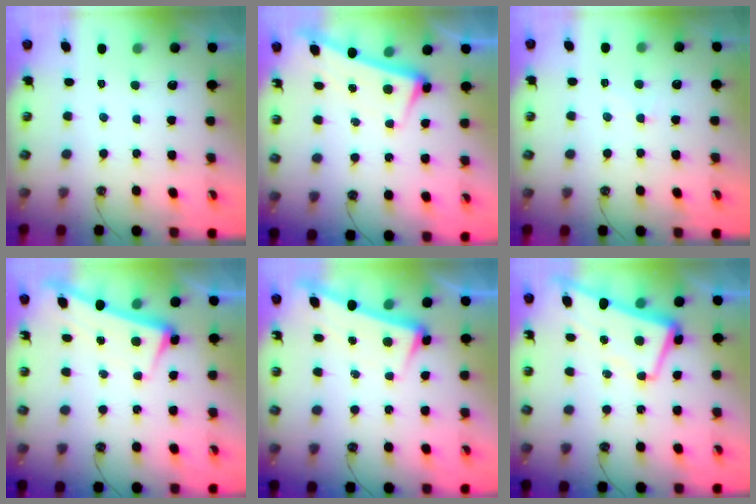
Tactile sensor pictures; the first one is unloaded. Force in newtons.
{"total": 2.6, "press": 2.4, "slide": 1.0}
{"total": 0.6, "press": 0.4, "slide": 0.5}
{"total": 2.4, "press": 2.2, "slide": 0.8}
{"total": 3.3, "press": 3.1, "slide": 1.2}
{"total": 1.8, "press": 1.3, "slide": 1.2}